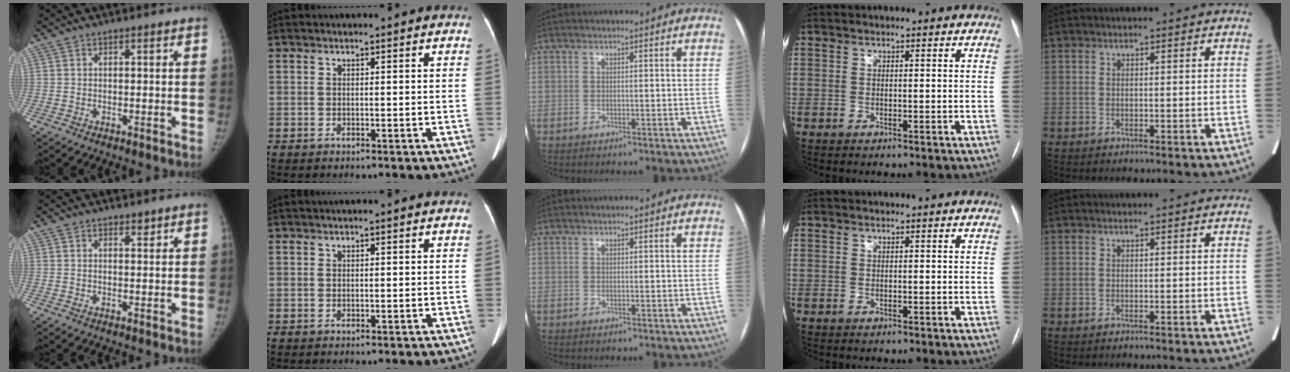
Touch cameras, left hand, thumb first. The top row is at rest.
{"thumb": {"total": 0.9, "force": [0.8, 0.4, 0.2], "torque": [0.005, -0.006, 0.010]}, "index": {"total": 1.1, "force": [0.9, -0.1, 0.7], "torque": [-0.008, 0.019, 0.017]}}